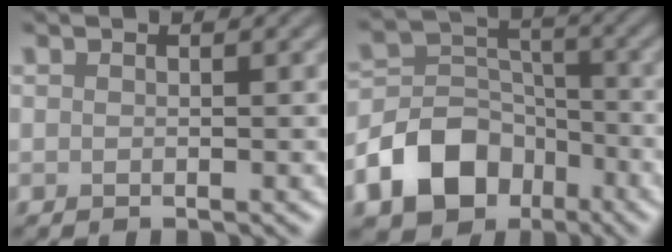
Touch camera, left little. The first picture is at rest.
{"total": 9.4, "force": [-4.9, 6.8, 4.3], "torque": [-0.071, 0.004, -0.103]}